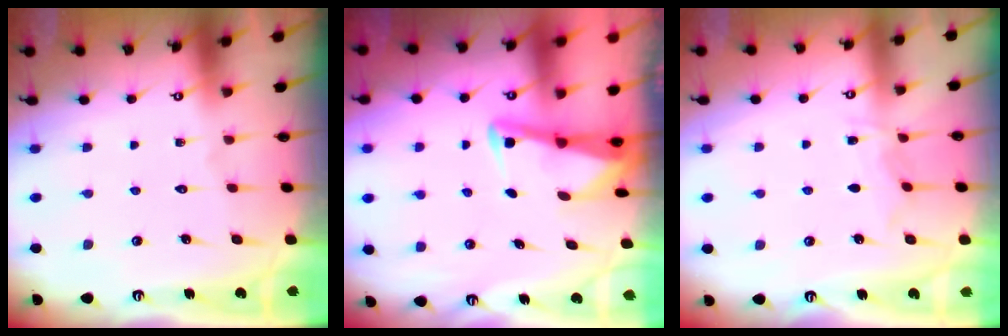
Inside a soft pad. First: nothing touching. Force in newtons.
{"total": 3.0, "press": 3.0, "slide": 0.4}
{"total": 4.9, "press": 4.9, "slide": 0.5}